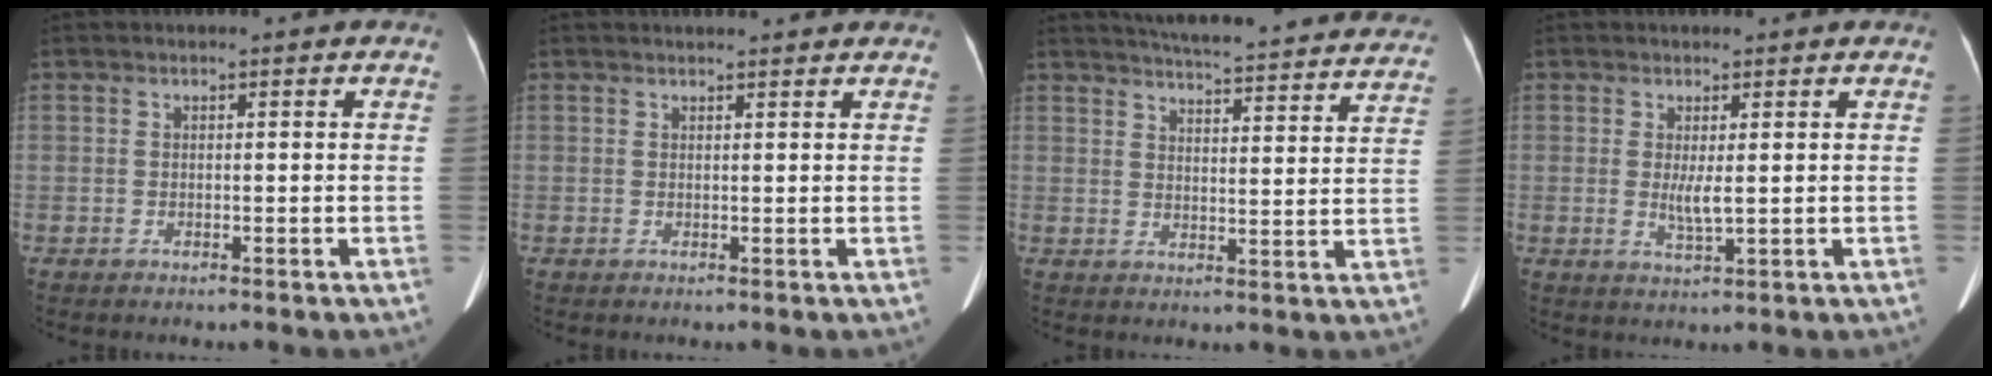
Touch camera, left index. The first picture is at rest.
{"total": 4.7, "force": [4.5, 0.6, 1.2], "torque": [-0.015, 0.025, 0.051]}
{"total": 27.3, "force": [25.5, 3.2, 9.3], "torque": [-0.139, -0.048, 0.303]}
{"total": 2.6, "force": [0.4, 0.3, 2.6], "torque": [-0.053, -0.008, 0.012]}